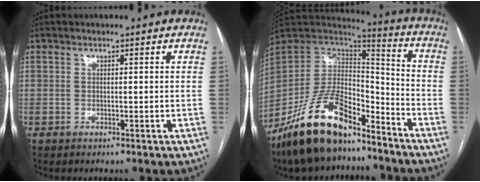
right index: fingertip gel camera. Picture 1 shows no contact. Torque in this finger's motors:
{"motor_torque": [0.41, -0.51, 0.30, 0.07]}